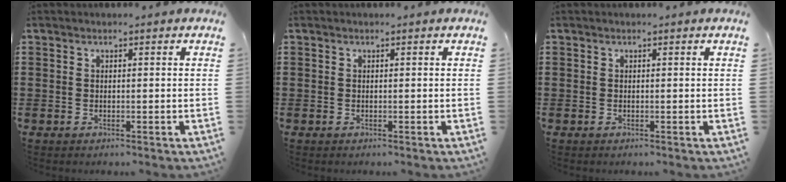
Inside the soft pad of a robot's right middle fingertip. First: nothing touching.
{"total": 0.0}
{"total": 0.0}